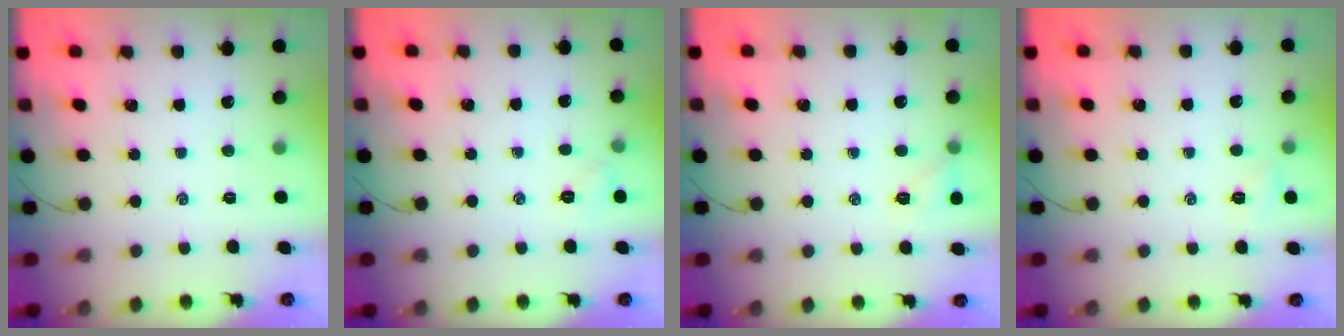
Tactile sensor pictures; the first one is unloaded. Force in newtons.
{"total": 4.1, "press": 4.0, "slide": 1.1}
{"total": 5.9, "press": 5.6, "slide": 1.7}
{"total": 2.8, "press": 2.7, "slide": 0.8}